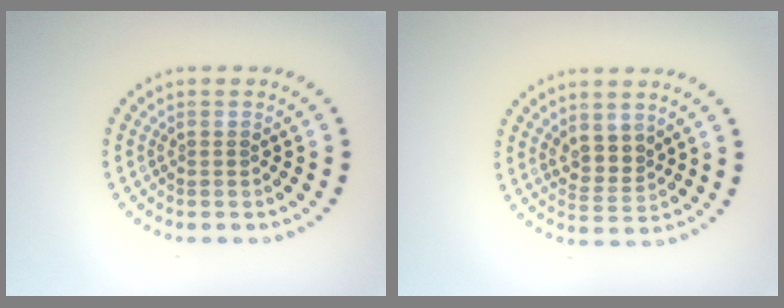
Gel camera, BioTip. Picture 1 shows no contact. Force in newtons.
{"total": 2.4, "press": 2.2, "slide": 1.2}